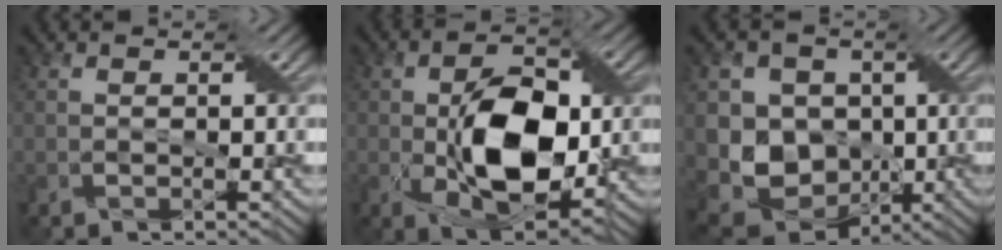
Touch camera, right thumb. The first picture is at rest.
{"total": 11.7, "force": [-0.8, 6.4, 9.7], "torque": [-0.173, -0.006, -0.009]}
{"total": 11.0, "force": [-0.3, 9.7, 5.2], "torque": [-0.120, -0.026, -0.022]}